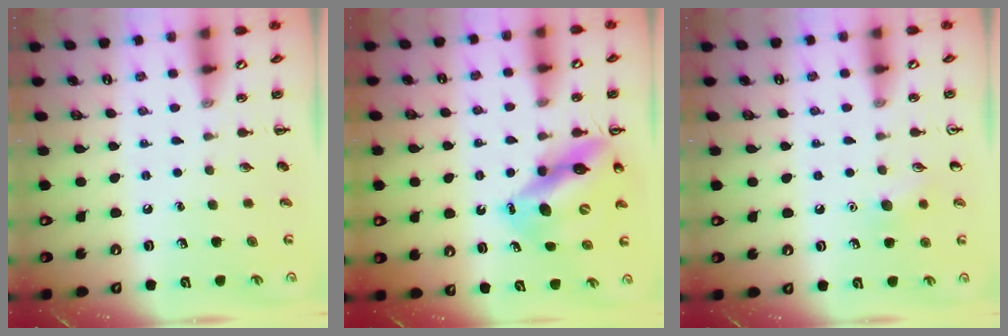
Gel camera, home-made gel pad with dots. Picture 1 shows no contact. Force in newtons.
{"total": 13.8, "press": 13.1, "slide": 4.3}
{"total": 6.8, "press": 6.5, "slide": 2.0}